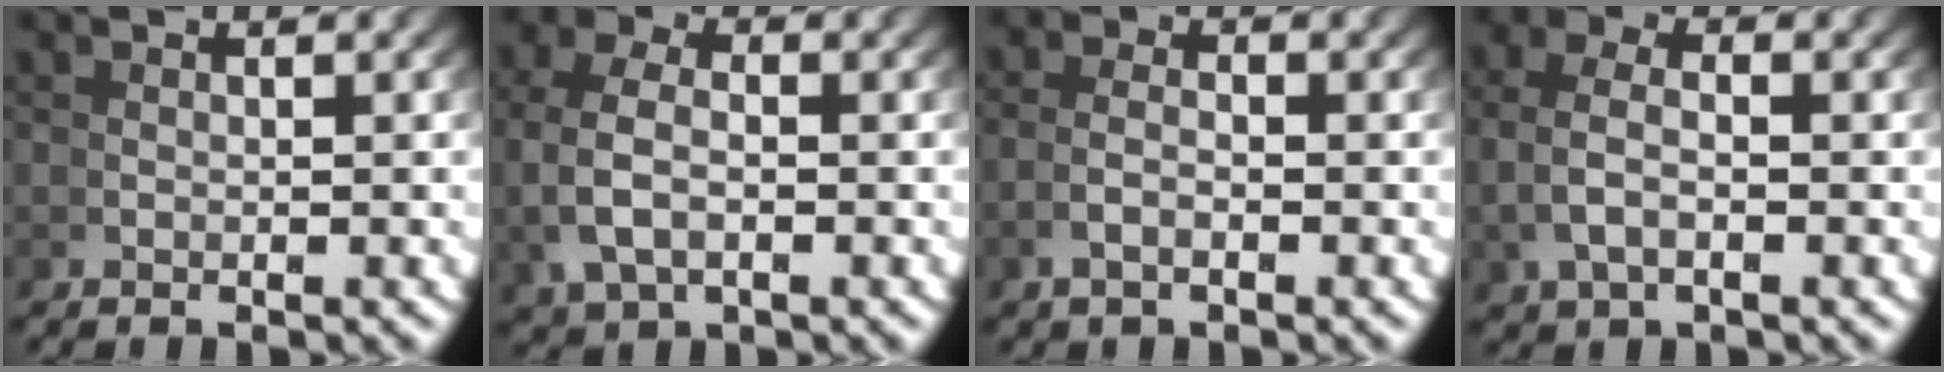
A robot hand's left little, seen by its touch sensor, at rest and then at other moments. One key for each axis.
{"total": 3.4, "fx": 0.2, "fy": 2.0, "fz": 2.7, "tx": -0.071, "ty": -0.007, "tz": 0.014}
{"total": 1.3, "fx": -0.5, "fy": 0.2, "fz": 1.2, "tx": -0.028, "ty": -0.008, "tz": -0.006}
{"total": 2.7, "fx": 0.2, "fy": 1.2, "fz": 2.4, "tx": -0.057, "ty": -0.006, "tz": 0.013}